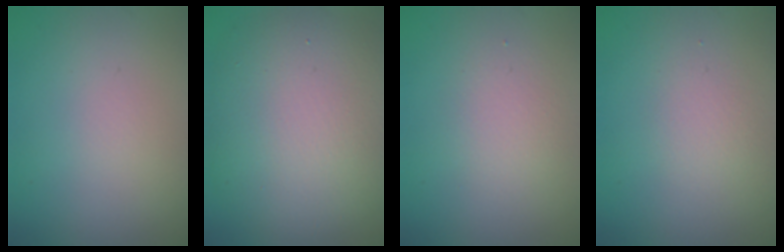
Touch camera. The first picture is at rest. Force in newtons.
{"total": 11.6, "press": 11.6, "slide": 0.7}
{"total": 2.1, "press": 2.1, "slide": 0.0}
{"total": 1.3, "press": 1.3, "slide": 0.1}